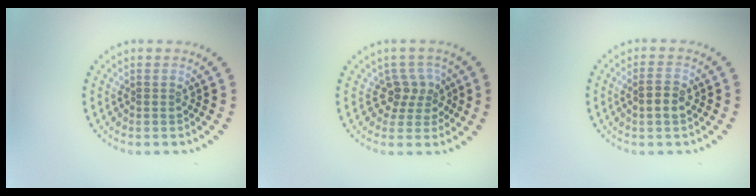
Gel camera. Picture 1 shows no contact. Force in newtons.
{"total": 2.7, "press": 2.0, "slide": 1.9}
{"total": 2.2, "press": 2.2, "slide": 0.3}